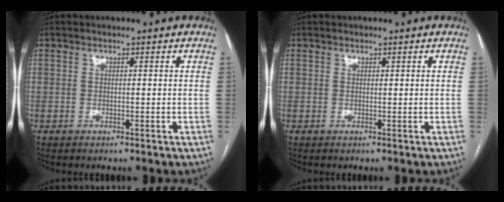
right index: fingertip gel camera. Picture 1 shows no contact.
{"total": 0.0}